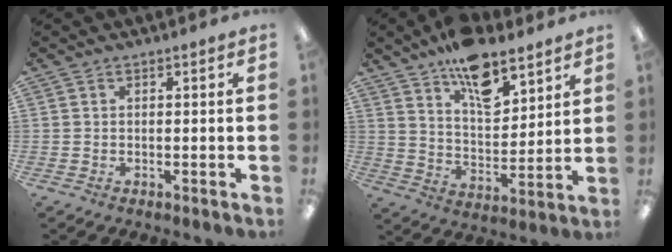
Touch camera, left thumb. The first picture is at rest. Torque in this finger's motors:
{"motor_torque": [1.70, 1.04, 1.12, -1.04, 0.35]}